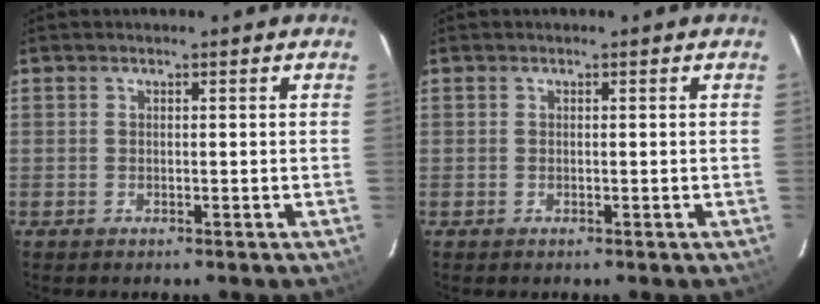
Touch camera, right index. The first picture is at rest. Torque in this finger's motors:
{"motor_torque": [0.00, 0.00, 0.00, 0.00]}